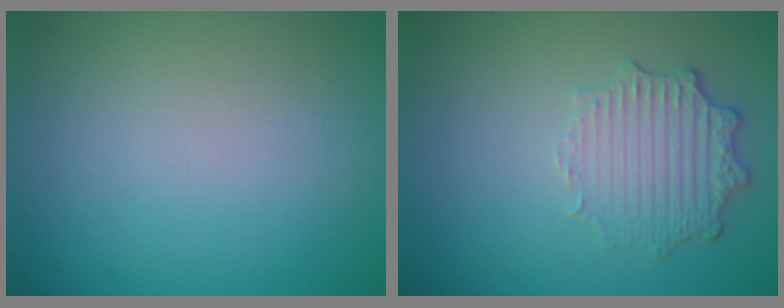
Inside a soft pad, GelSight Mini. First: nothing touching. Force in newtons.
{"total": 2.9, "press": 2.4, "slide": 1.6}